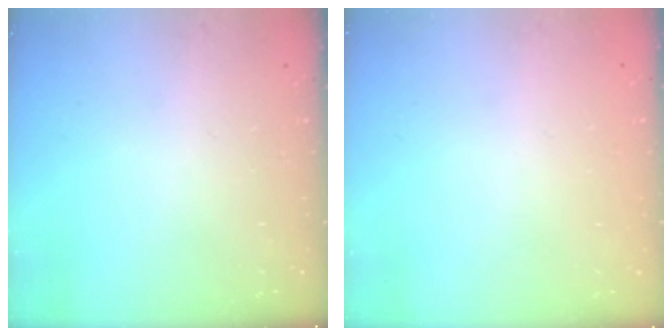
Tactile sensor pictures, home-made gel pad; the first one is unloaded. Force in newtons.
{"total": 0.0}